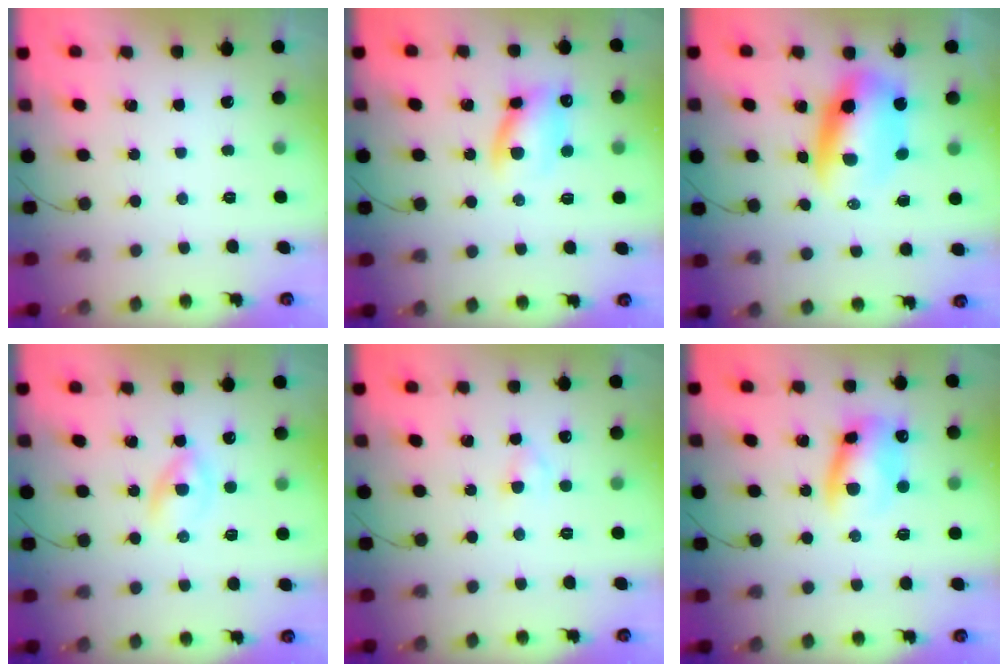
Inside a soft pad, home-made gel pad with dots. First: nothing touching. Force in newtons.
{"total": 10.2, "press": 10.0, "slide": 1.9}
{"total": 10.3, "press": 9.9, "slide": 3.0}
{"total": 2.5, "press": 2.2, "slide": 1.2}
{"total": 1.6, "press": 1.4, "slide": 0.9}
{"total": 11.4, "press": 11.2, "slide": 2.1}